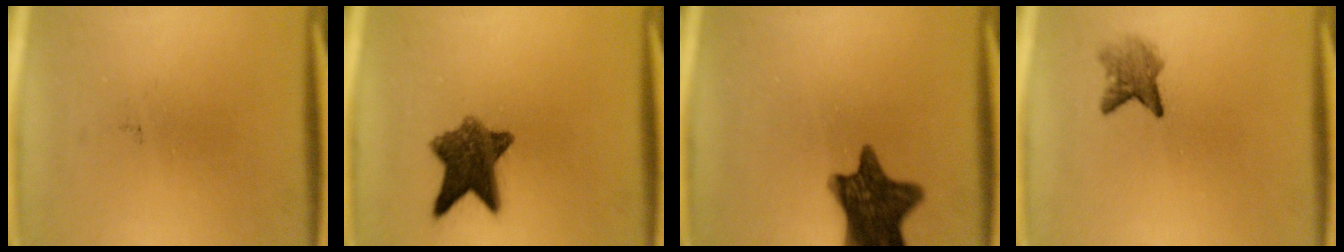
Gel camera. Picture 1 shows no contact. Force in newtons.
{"total": 8.8}
{"total": 12.3}
{"total": 3.2}